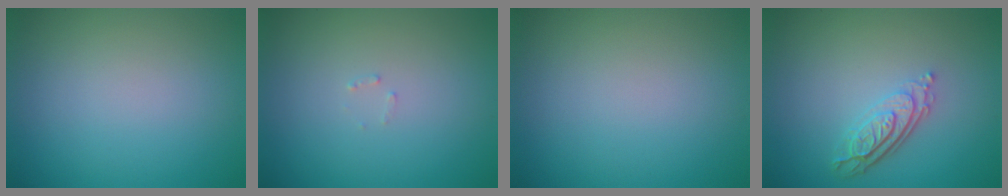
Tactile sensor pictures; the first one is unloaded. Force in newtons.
{"total": 0.6, "press": 0.6, "slide": 0.1}
{"total": 0.0}
{"total": 3.6, "press": 2.6, "slide": 2.5}